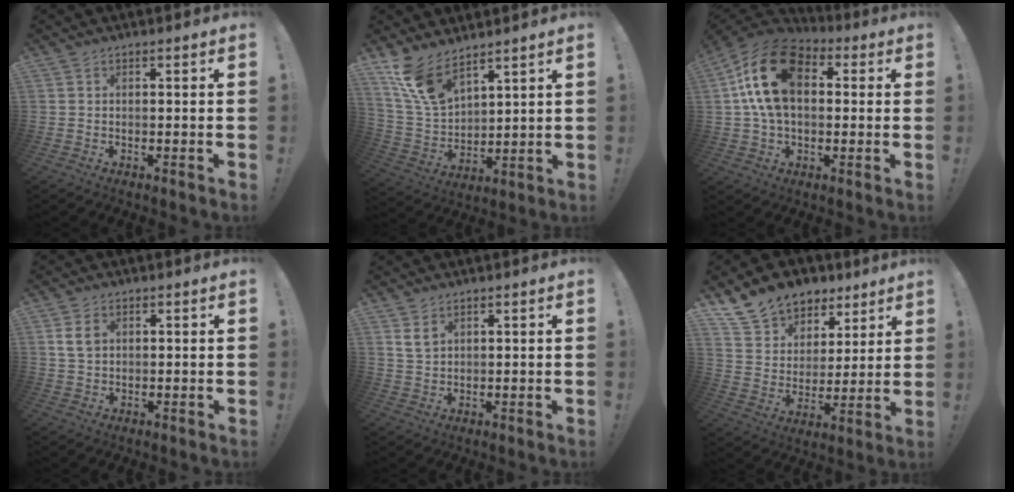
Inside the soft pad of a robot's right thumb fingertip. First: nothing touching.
{"total": 12.9, "force": [9.7, 5.8, 6.1], "torque": [-0.134, -0.057, 0.191]}
{"total": 19.5, "force": [4.3, 12.7, 14.3], "torque": [-0.258, 0.004, 0.075]}
{"total": 4.6, "force": [1.4, 3.5, 2.6], "torque": [-0.039, 0.004, 0.027]}
{"total": 3.8, "force": [2.3, 2.5, 1.7], "torque": [-0.022, -0.009, 0.043]}
{"total": 13.4, "force": [9.8, 8.6, 3.1], "torque": [-0.060, -0.069, 0.190]}